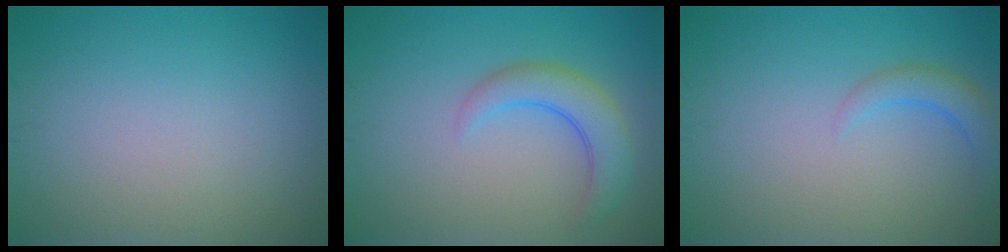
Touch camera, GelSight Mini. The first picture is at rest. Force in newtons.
{"total": 3.8, "press": 3.7, "slide": 0.4}
{"total": 2.3, "press": 2.3, "slide": 0.3}